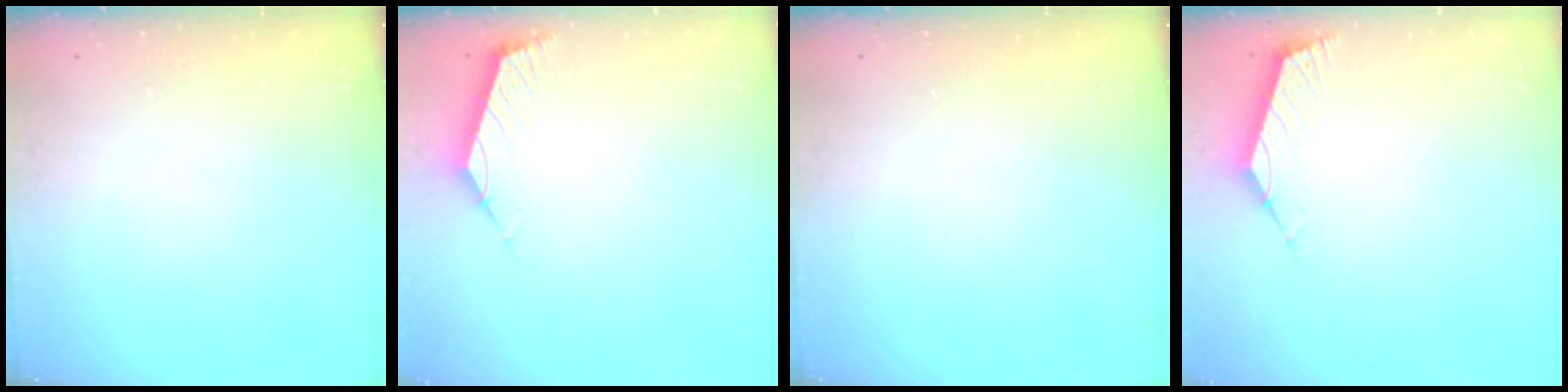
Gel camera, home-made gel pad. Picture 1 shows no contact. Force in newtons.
{"total": 2.1, "press": 2.1, "slide": 0.5}
{"total": 0.0}
{"total": 2.5, "press": 2.5, "slide": 0.6}